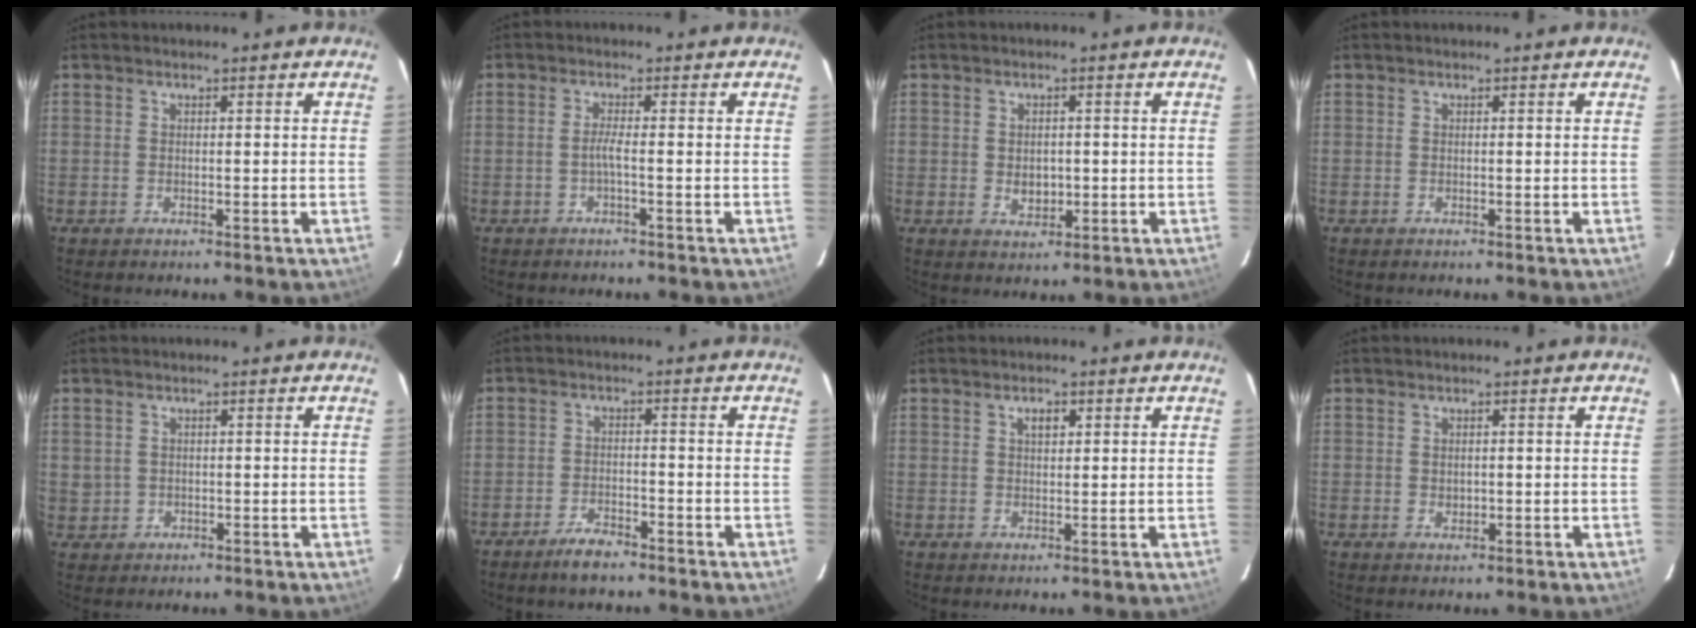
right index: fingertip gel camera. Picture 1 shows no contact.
{"total": 1.6, "force": [-0.7, -0.5, 1.4], "torque": [-0.028, 0.000, -0.015]}
{"total": 3.5, "force": [-0.3, 2.7, 2.2], "torque": [-0.036, -0.003, -0.001]}
{"total": 0.0}
{"total": 2.5, "force": [0.3, 2.4, 0.5], "torque": [-0.009, 0.005, 0.015]}
{"total": 4.8, "force": [-3.9, 1.4, 2.4], "torque": [-0.064, 0.001, -0.072]}
{"total": 2.1, "force": [0.9, 1.1, 1.4], "torque": [-0.023, 0.007, 0.016]}
{"total": 1.3, "force": [0.1, 1.1, 0.7], "torque": [-0.009, 0.000, 0.004]}